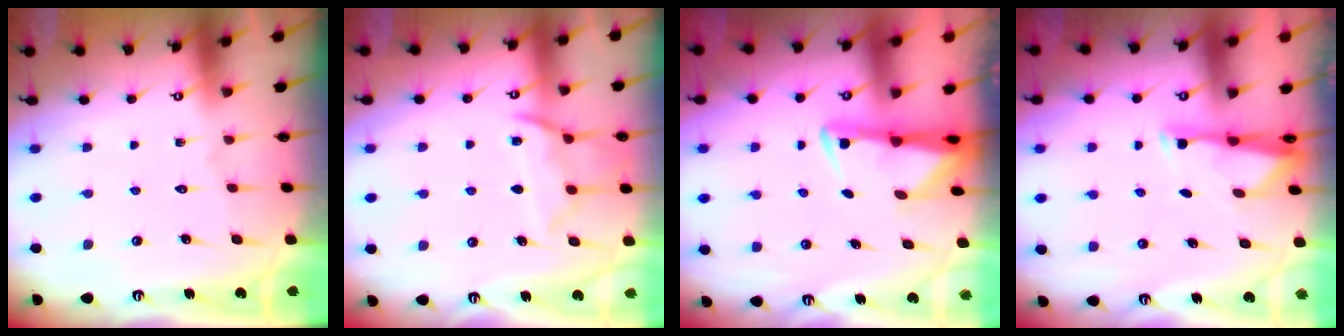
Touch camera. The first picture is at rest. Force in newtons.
{"total": 10.6, "press": 10.6, "slide": 1.2}
{"total": 2.8, "press": 2.8, "slide": 0.5}
{"total": 2.9, "press": 2.9, "slide": 0.6}